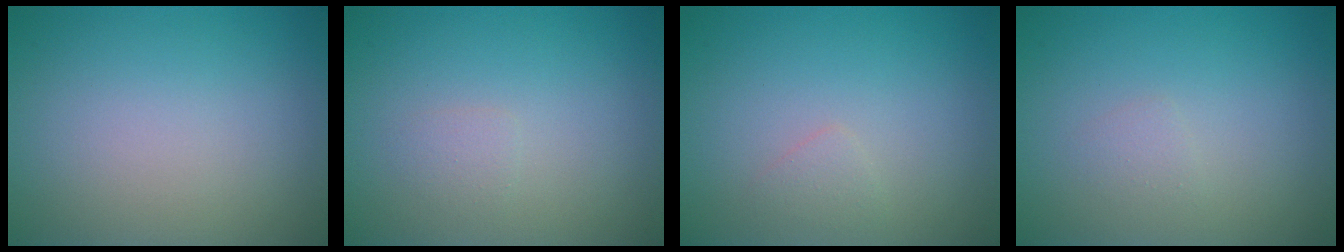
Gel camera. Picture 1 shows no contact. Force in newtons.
{"total": 0.9, "press": 0.9, "slide": 0.0}
{"total": 0.8, "press": 0.8, "slide": 0.0}
{"total": 0.8, "press": 0.8, "slide": 0.0}